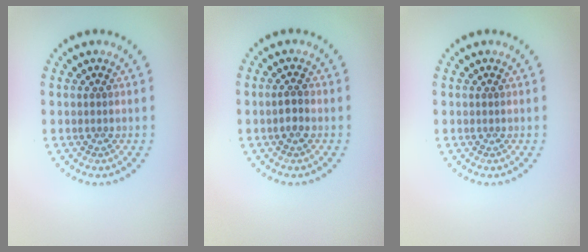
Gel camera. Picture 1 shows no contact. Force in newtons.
{"total": 1.4, "press": 1.2, "slide": 0.6}
{"total": 0.0}